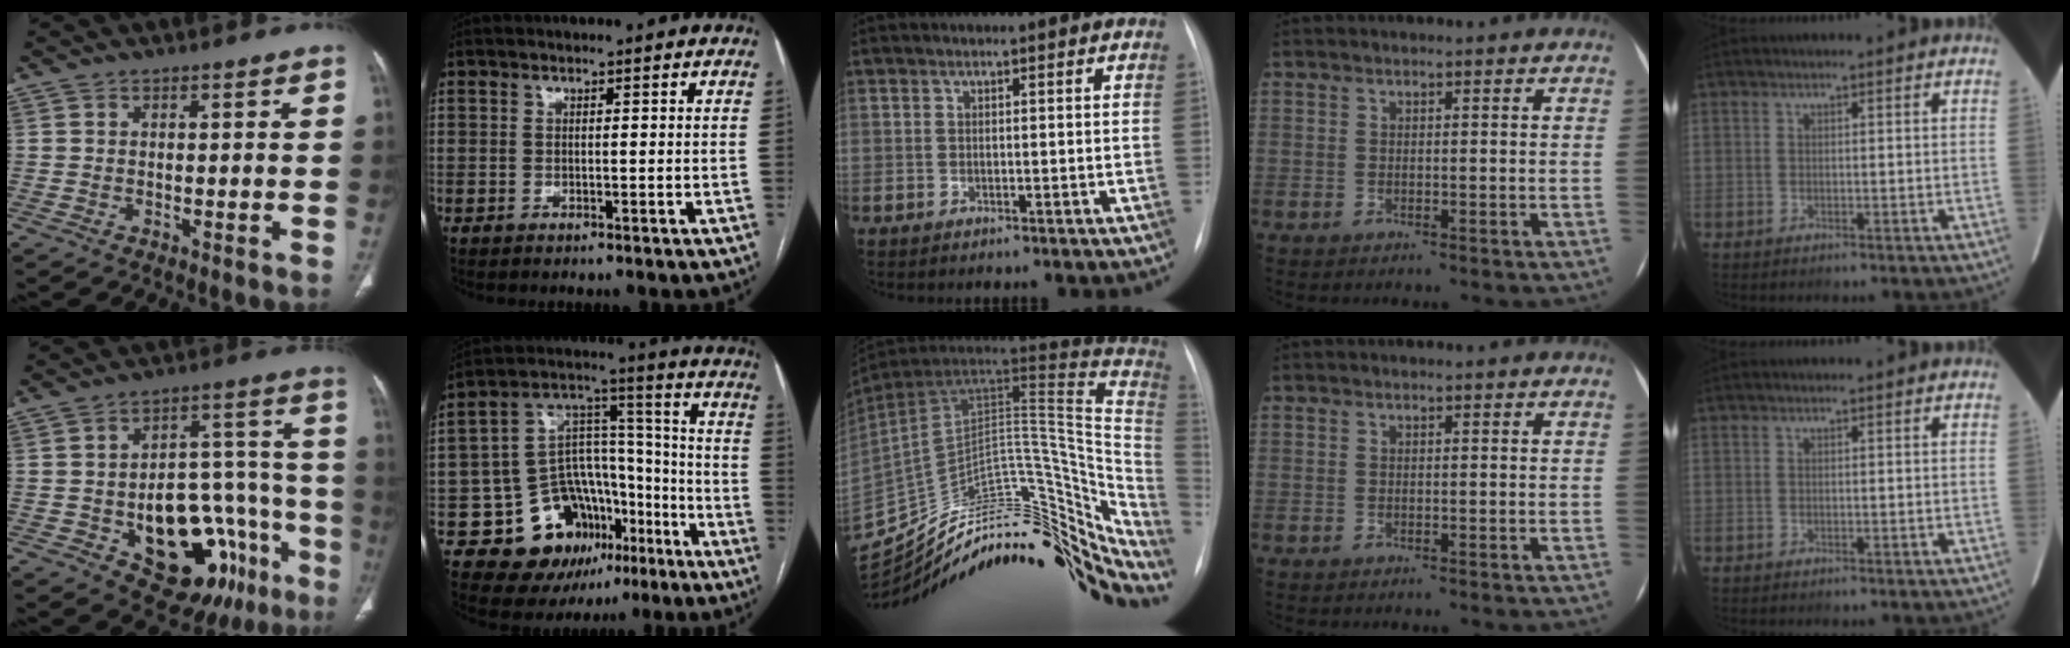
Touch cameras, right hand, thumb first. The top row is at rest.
{"thumb": {"total": 23.8, "force": [-10.2, 13.0, 17.1], "torque": [-0.169, 0.077, -0.125]}, "index": {"total": 16.5, "force": [-8.4, 11.7, 8.1], "torque": [-0.117, 0.067, -0.118]}, "middle": {"total": 34.3, "force": [-23.7, 16.2, 18.8], "torque": [-0.260, 0.026, -0.332]}}